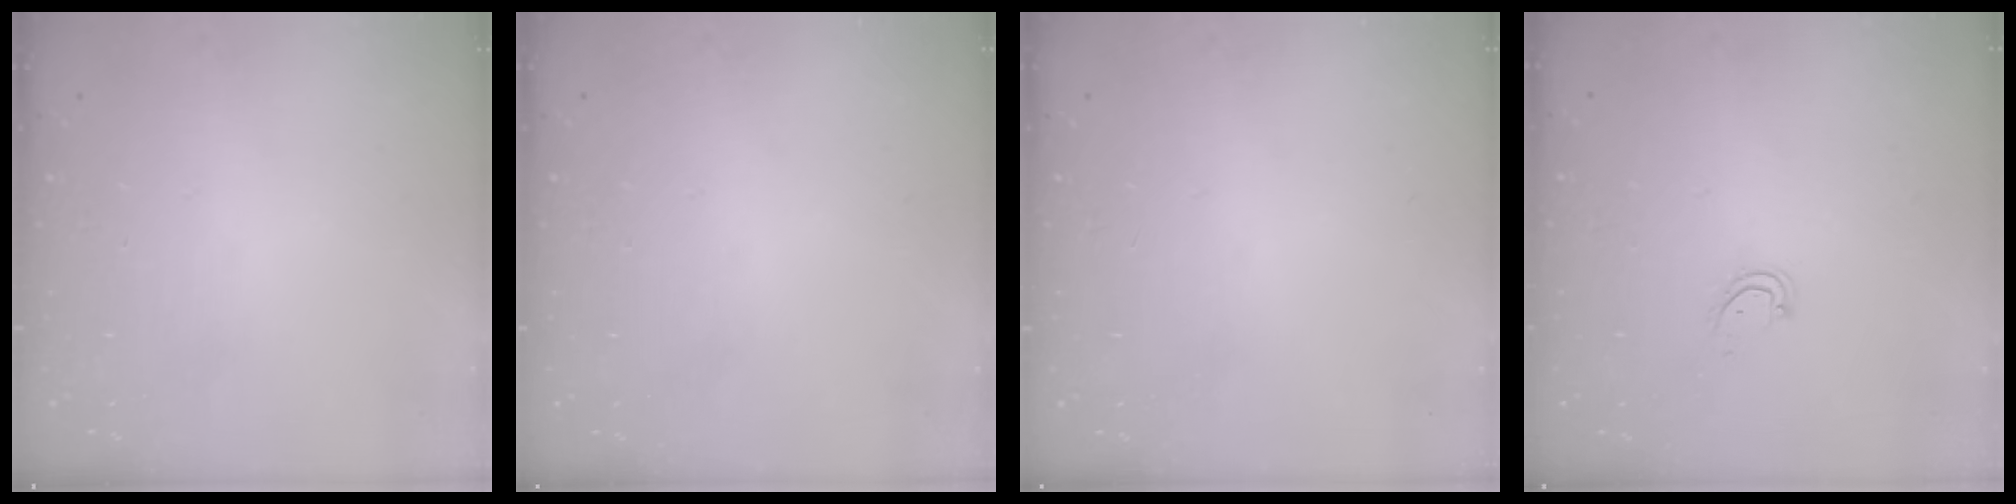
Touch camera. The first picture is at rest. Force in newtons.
{"total": 0.0}
{"total": 0.0}
{"total": 3.9, "press": 3.9, "slide": 0.3}